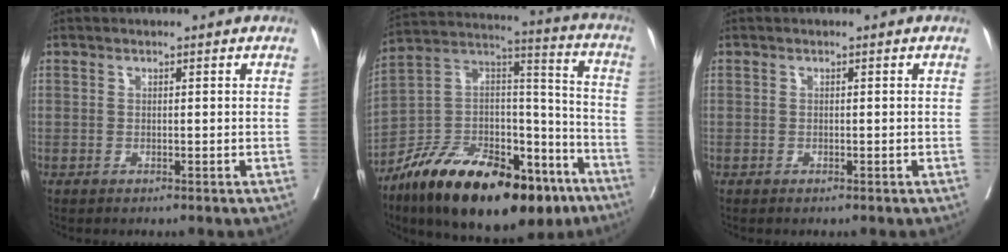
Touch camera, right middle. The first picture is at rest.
{"total": 27.7, "force": [-18.5, 10.2, 17.9], "torque": [-0.275, 0.015, -0.308]}
{"total": 0.0}